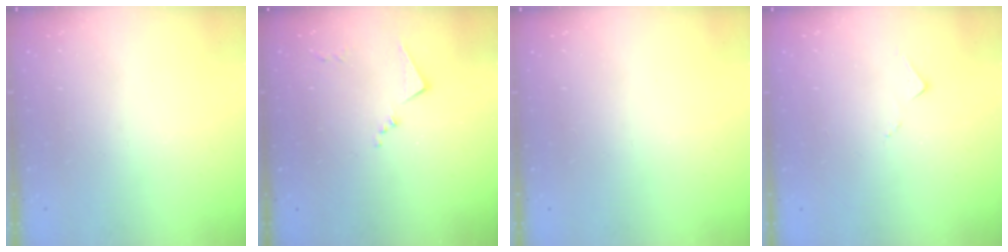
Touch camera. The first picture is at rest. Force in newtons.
{"total": 8.5, "press": 8.5, "slide": 0.4}
{"total": 0.0}
{"total": 6.6, "press": 6.6, "slide": 0.2}